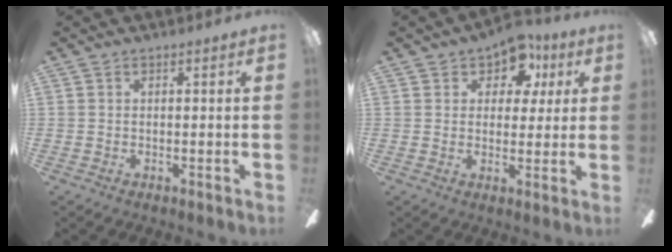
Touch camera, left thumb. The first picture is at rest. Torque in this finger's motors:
{"motor_torque": [0.17, 0.18, -0.28, 0.28, 0.02]}